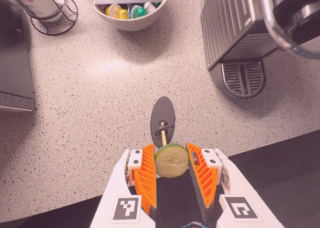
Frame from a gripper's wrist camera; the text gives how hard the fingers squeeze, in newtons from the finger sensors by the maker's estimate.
{"total": 10.7, "left": 11.6, "right": 9.8}